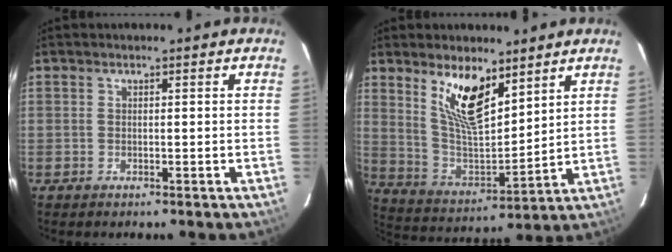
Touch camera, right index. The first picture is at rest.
{"total": 12.8, "force": [7.8, 4.7, 9.0], "torque": [-0.170, -0.004, 0.161]}